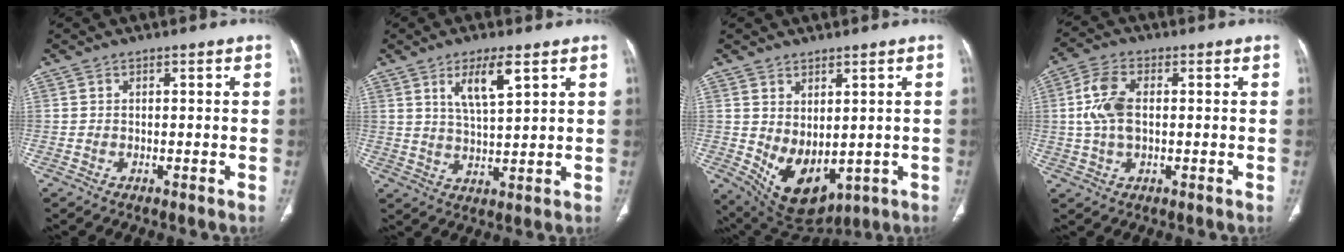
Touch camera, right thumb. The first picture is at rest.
{"total": 7.6, "force": [3.9, 2.0, 6.2], "torque": [-0.109, -0.025, 0.076]}
{"total": 10.6, "force": [-0.4, 6.6, 8.3], "torque": [-0.121, -0.015, 0.030]}
{"total": 7.7, "force": [0.5, 4.2, 6.4], "torque": [-0.142, 0.013, 0.008]}